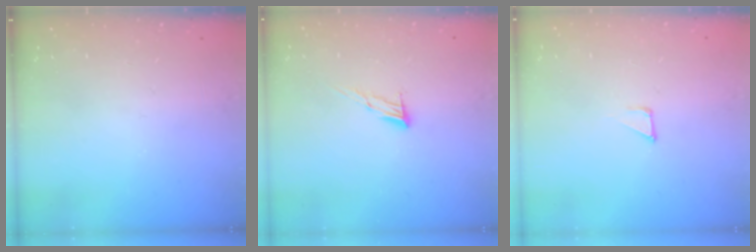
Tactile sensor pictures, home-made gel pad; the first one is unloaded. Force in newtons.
{"total": 7.2, "press": 7.1, "slide": 1.2}
{"total": 1.7, "press": 1.7, "slide": 0.0}